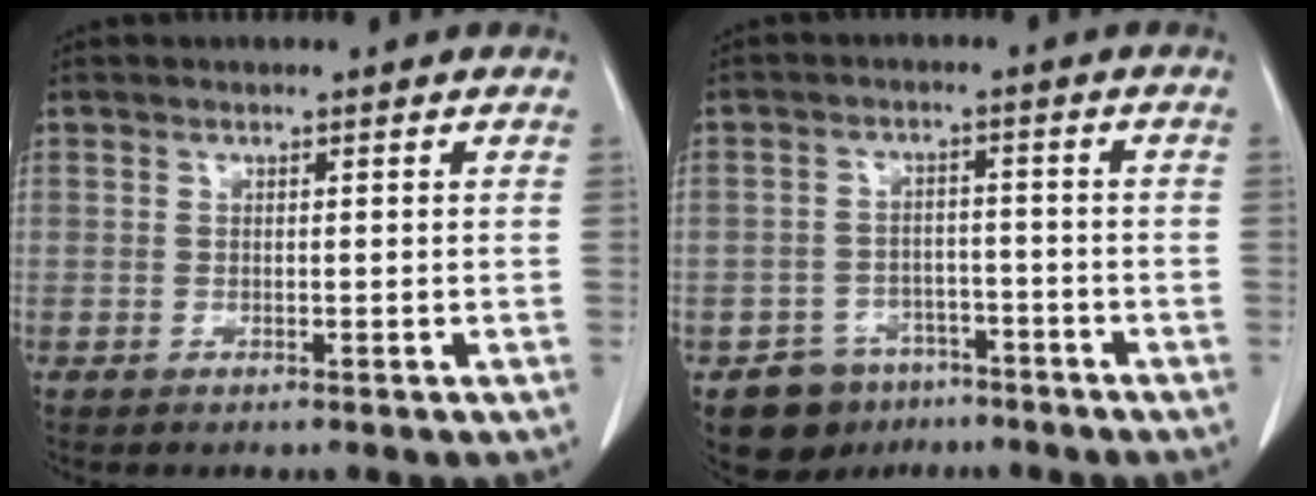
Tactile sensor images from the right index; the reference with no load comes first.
{"total": 6.7, "force": [-4.4, 5.0, 0.9], "torque": [-0.004, 0.012, -0.061]}